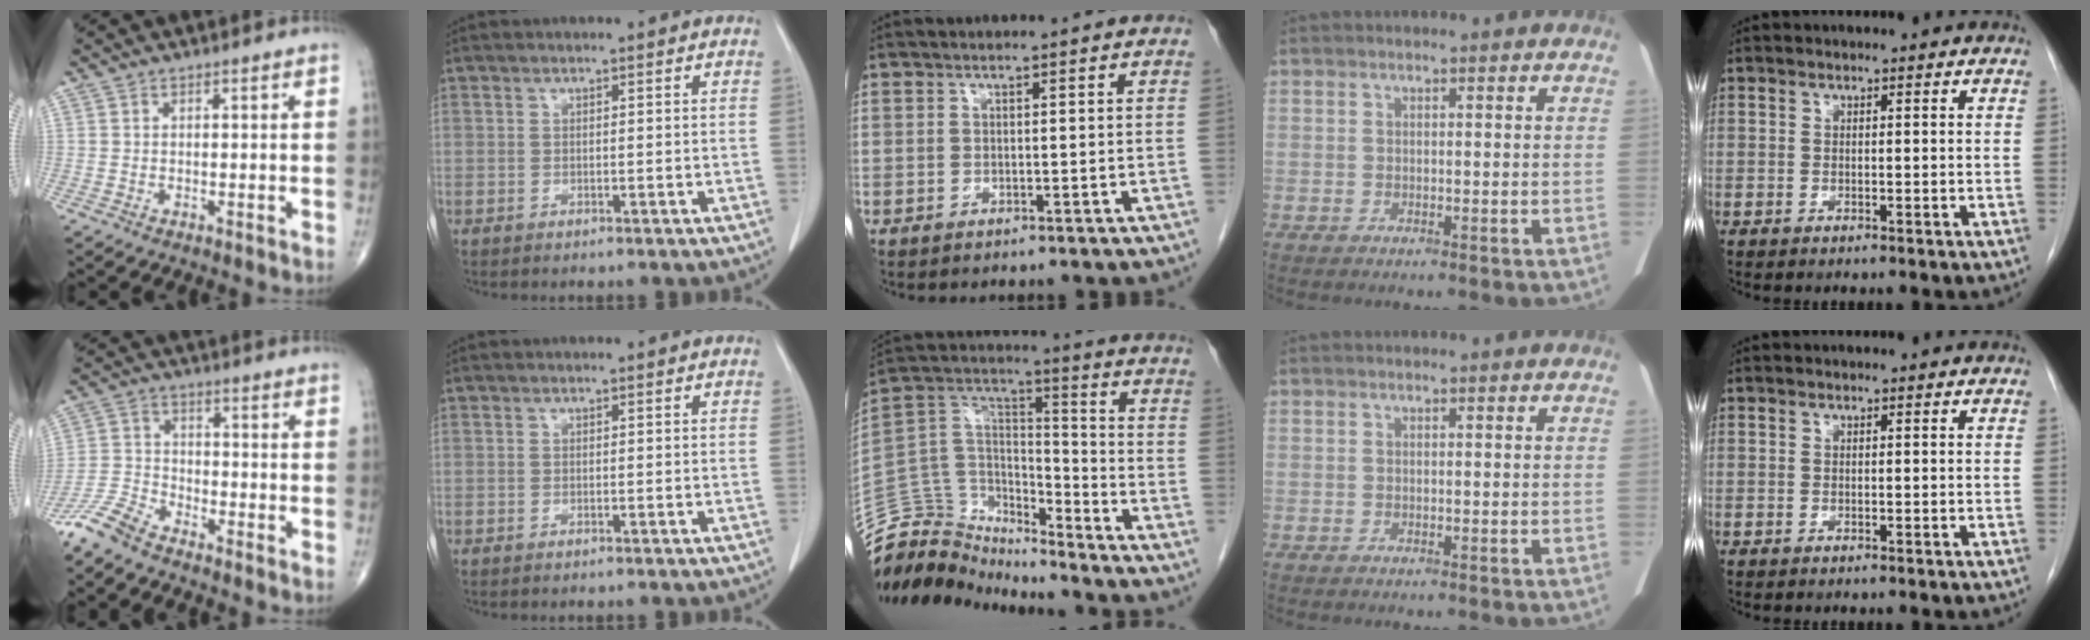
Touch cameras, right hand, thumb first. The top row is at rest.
{"thumb": {"total": 6.6, "force": [-5.9, 1.7, 2.5], "torque": [-0.059, 0.021, -0.131]}, "middle": {"total": 13.8, "force": [-13.4, 3.2, 0.3], "torque": [-0.009, 0.080, -0.248]}}